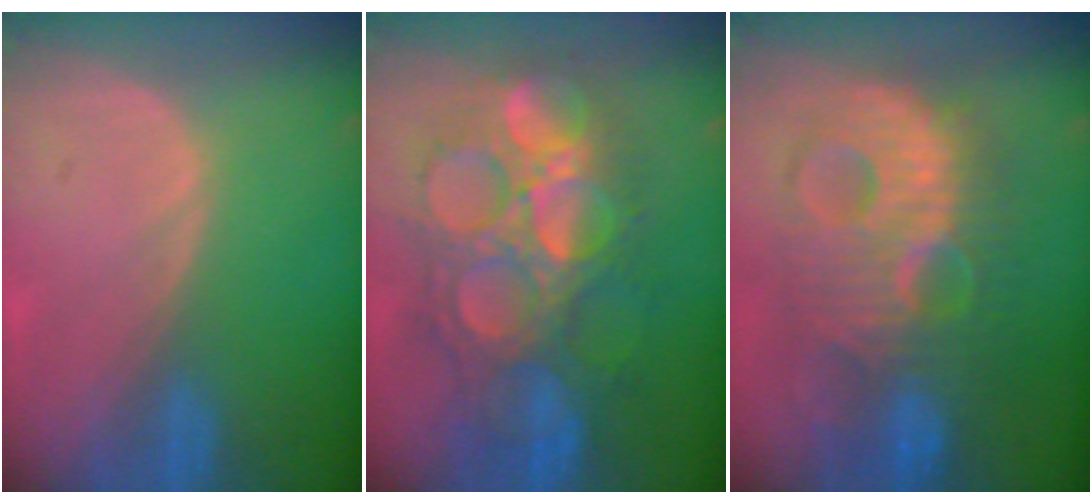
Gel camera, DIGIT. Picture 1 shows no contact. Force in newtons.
{"total": 13.0, "press": 13.0, "slide": 1.5}
{"total": 12.1, "press": 12.1, "slide": 0.8}